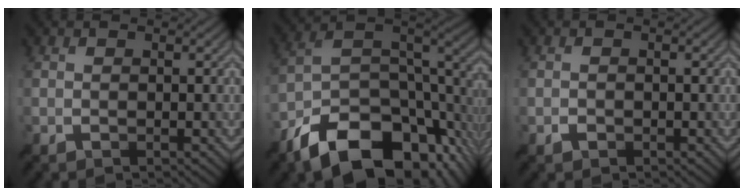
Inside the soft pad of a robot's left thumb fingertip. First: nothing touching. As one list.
[{"total": 16.3, "force": [-9.9, 7.7, 10.4], "torque": [-0.219, -0.026, -0.156]}, {"total": 0.6, "force": [-0.2, 0.5, 0.2], "torque": [-0.002, 0.003, -0.004]}]